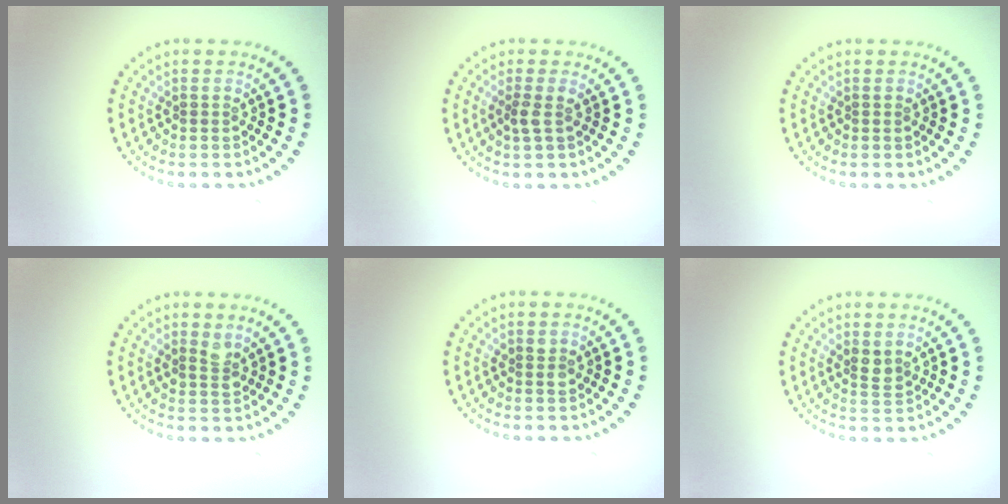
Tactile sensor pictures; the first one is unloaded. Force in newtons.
{"total": 1.3, "press": 1.0, "slide": 0.7}
{"total": 0.0}
{"total": 1.6, "press": 1.3, "slide": 0.8}
{"total": 1.0, "press": 1.0, "slide": 0.3}
{"total": 1.7, "press": 1.4, "slide": 0.8}